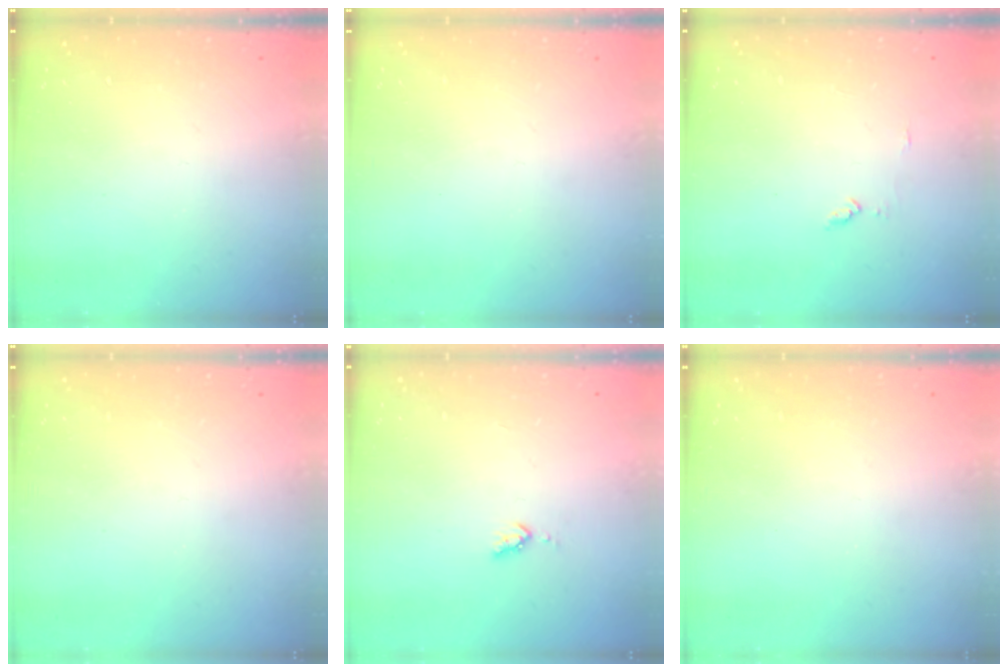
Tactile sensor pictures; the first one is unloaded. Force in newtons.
{"total": 0.6, "press": 0.3, "slide": 0.5}
{"total": 4.1, "press": 4.0, "slide": 0.8}
{"total": 0.0}
{"total": 3.6, "press": 3.5, "slide": 0.4}
{"total": 0.0}